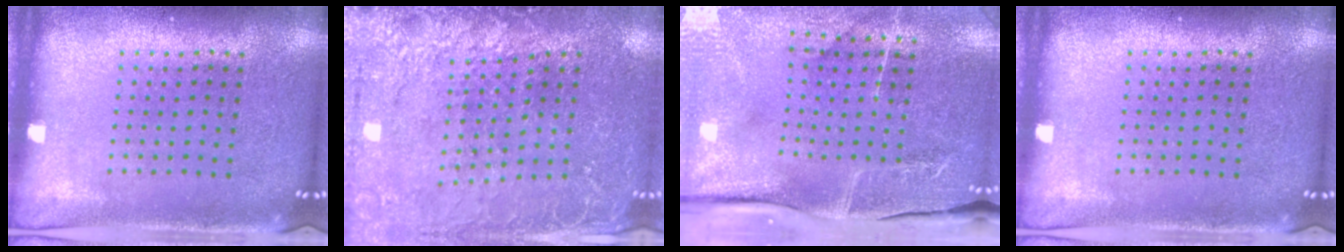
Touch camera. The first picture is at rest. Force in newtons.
{"total": 2.7, "press": 2.7, "slide": 0.5}
{"total": 4.8, "press": 3.9, "slide": 2.8}
{"total": 0.0}